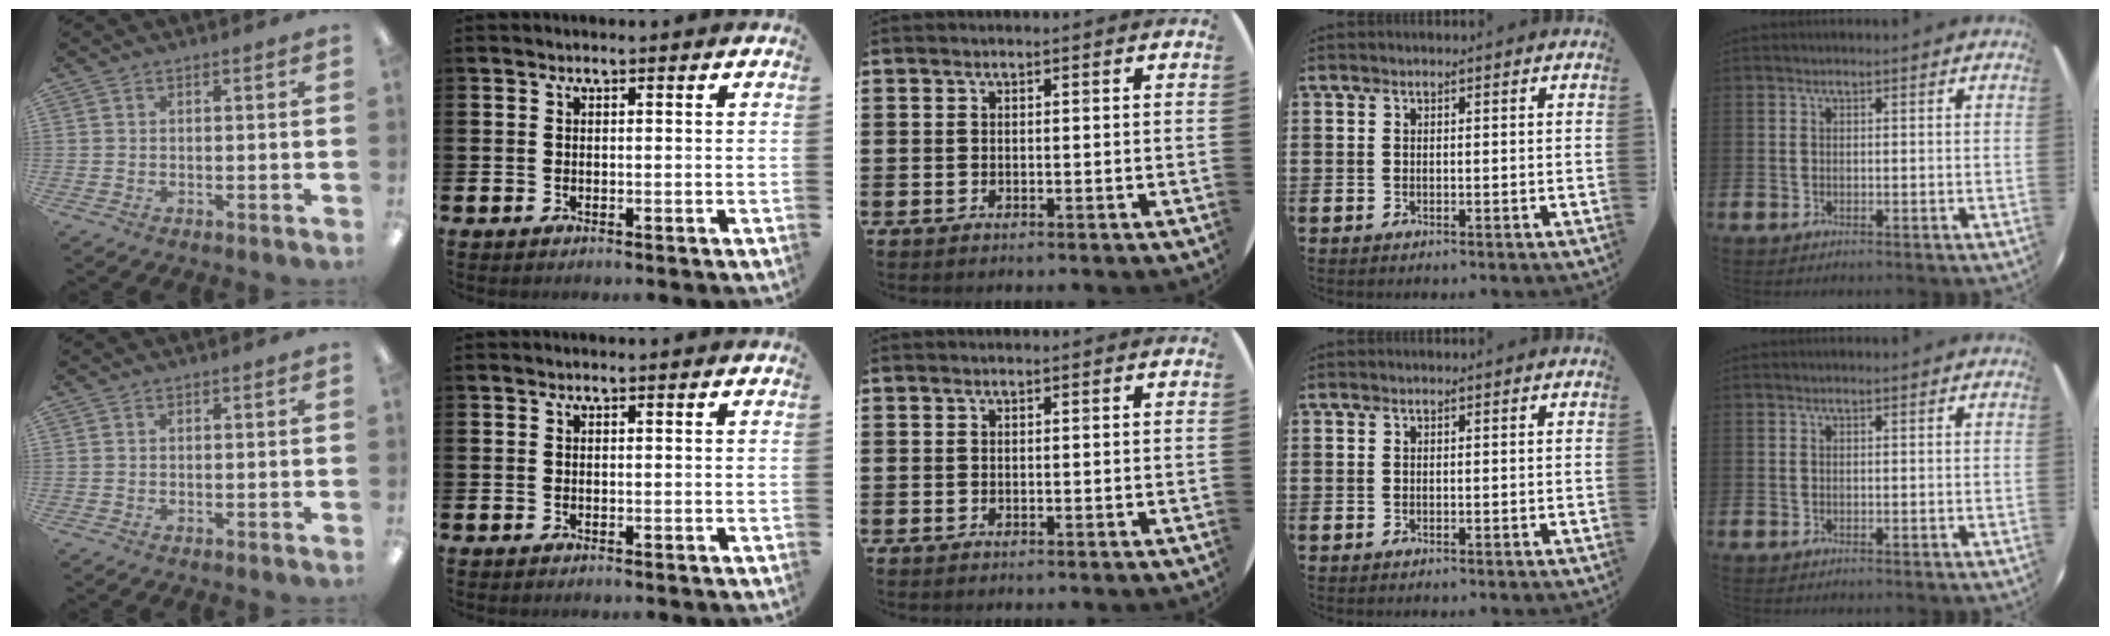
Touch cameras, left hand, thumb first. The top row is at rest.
{}